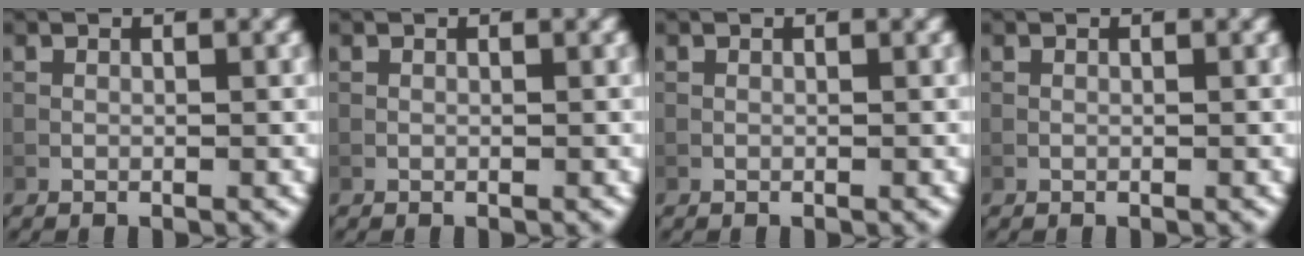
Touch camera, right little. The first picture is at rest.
{"total": 0.0}
{"total": 0.0}
{"total": 0.0}